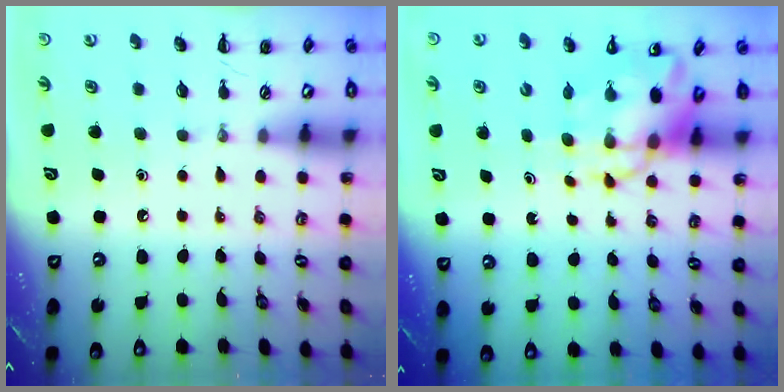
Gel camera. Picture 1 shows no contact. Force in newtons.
{"total": 8.9, "press": 8.5, "slide": 2.7}